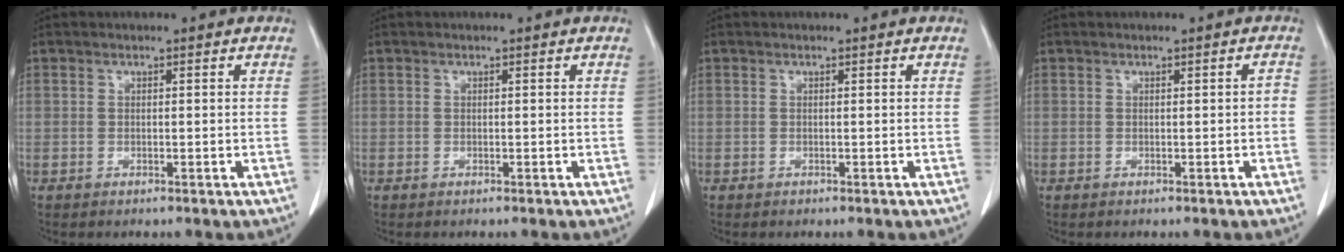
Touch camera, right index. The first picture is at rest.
{"total": 0.0}
{"total": 0.0}
{"total": 0.7, "force": [-0.2, 0.2, 0.6], "torque": [-0.006, 0.001, -0.001]}